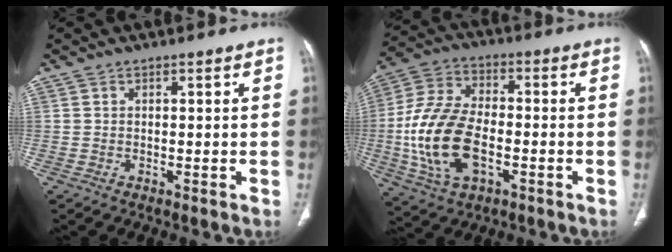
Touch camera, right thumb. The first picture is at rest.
{"total": 17.0, "force": [-3.4, 9.8, 13.5], "torque": [-0.276, 0.017, -0.060]}